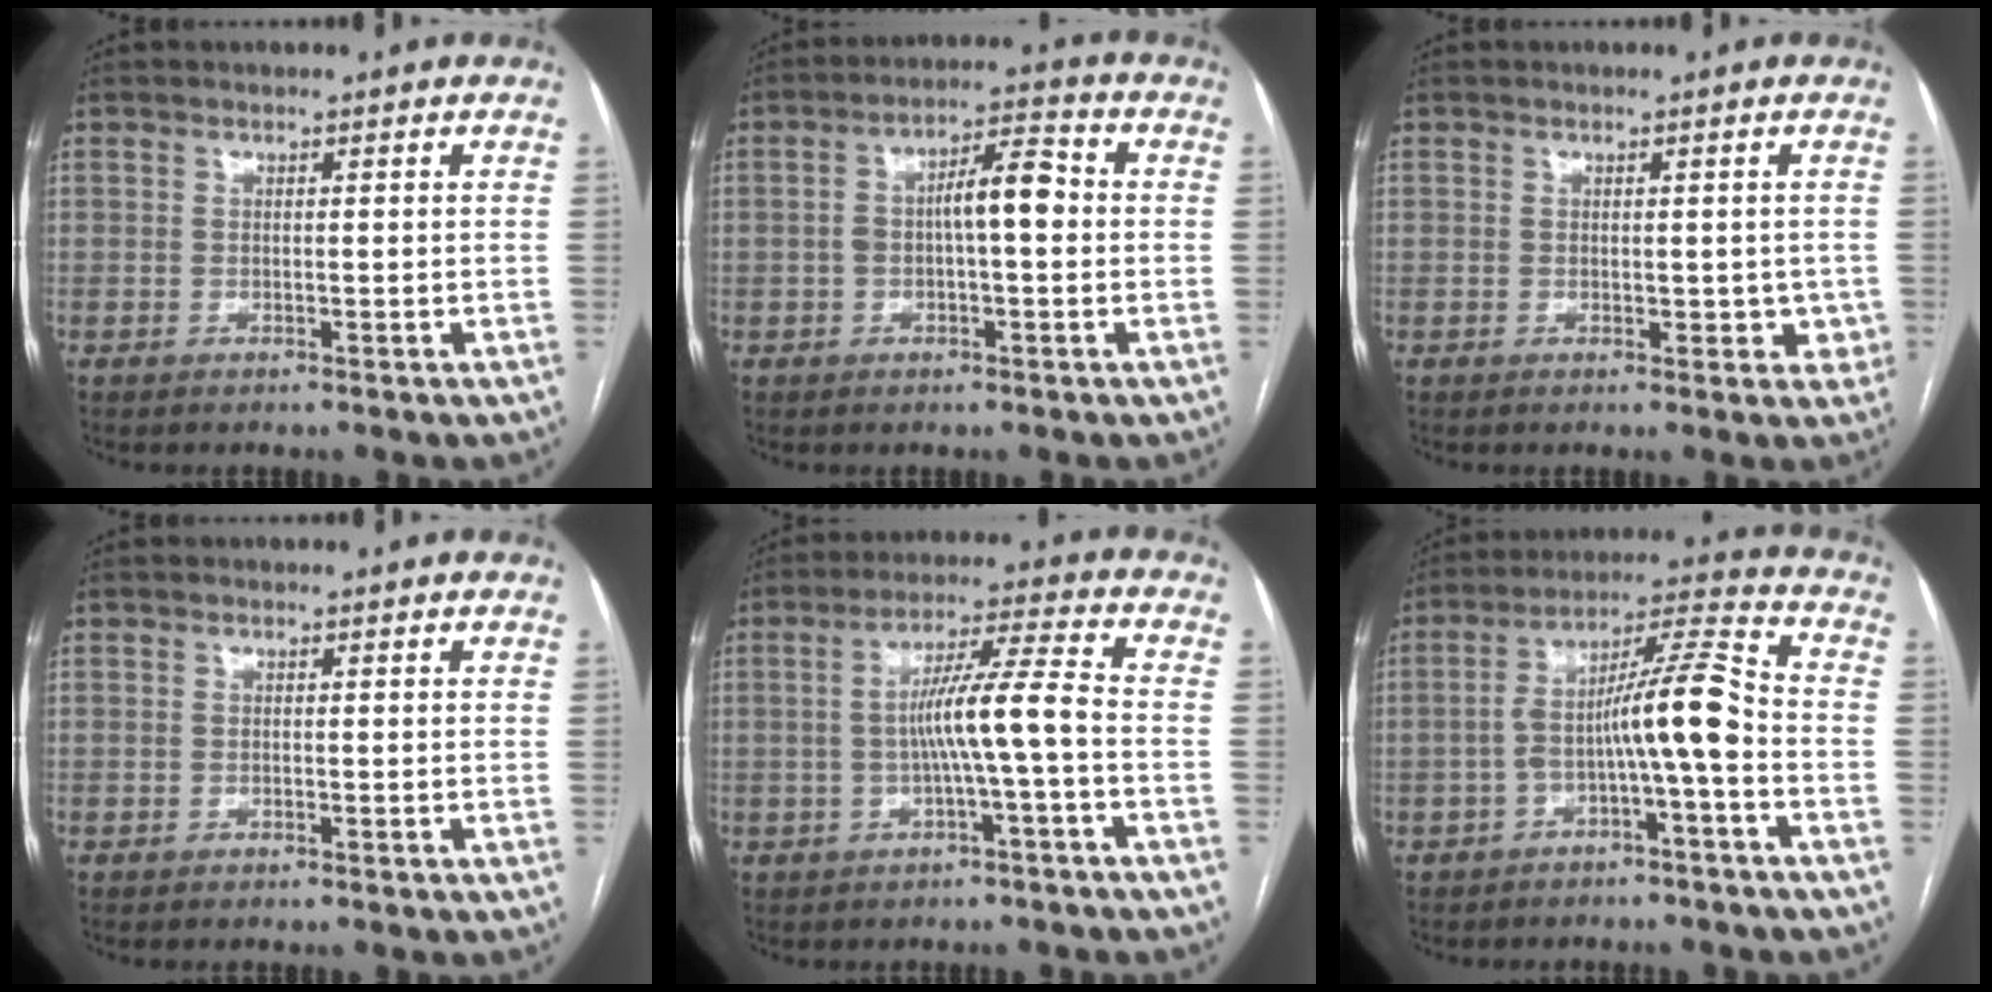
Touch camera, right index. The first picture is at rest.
{"total": 7.3, "force": [0.0, 2.0, 7.0], "torque": [-0.127, 0.030, -0.001]}
{"total": 3.0, "force": [-0.2, 2.1, 2.1], "torque": [-0.012, 0.008, 0.002]}
{"total": 0.0}
{"total": 8.0, "force": [-1.5, -0.6, 7.9], "torque": [-0.139, 0.018, -0.024]}
{"total": 10.0, "force": [-2.7, 0.1, 9.6], "torque": [-0.162, 0.034, -0.048]}